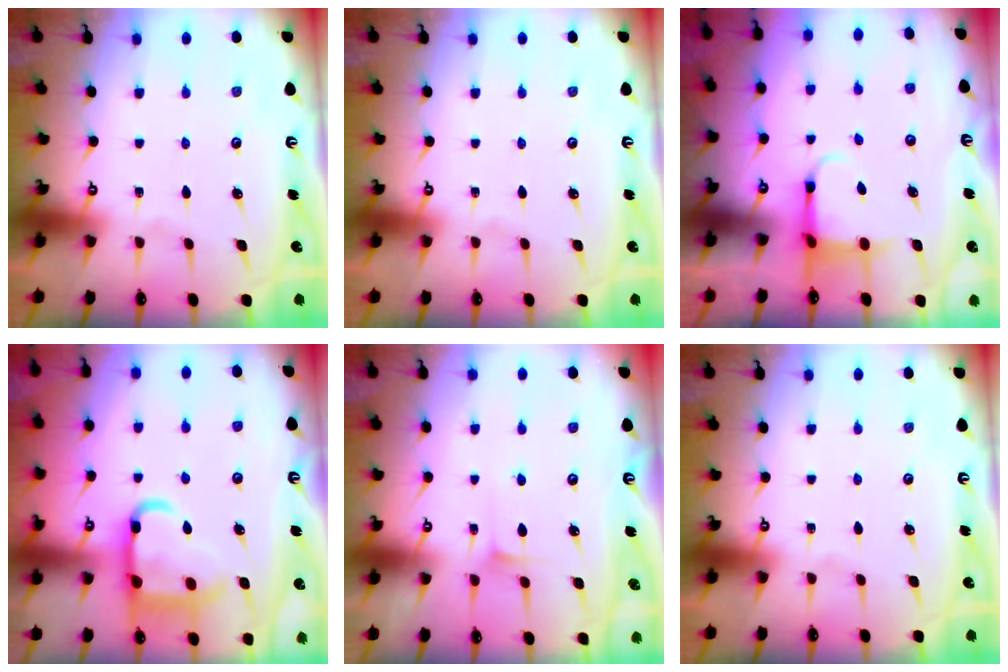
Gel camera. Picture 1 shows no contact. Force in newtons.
{"total": 0.0}
{"total": 4.0, "press": 3.8, "slide": 1.2}
{"total": 13.5, "press": 13.4, "slide": 1.1}
{"total": 4.9, "press": 4.9, "slide": 0.6}
{"total": 0.0}